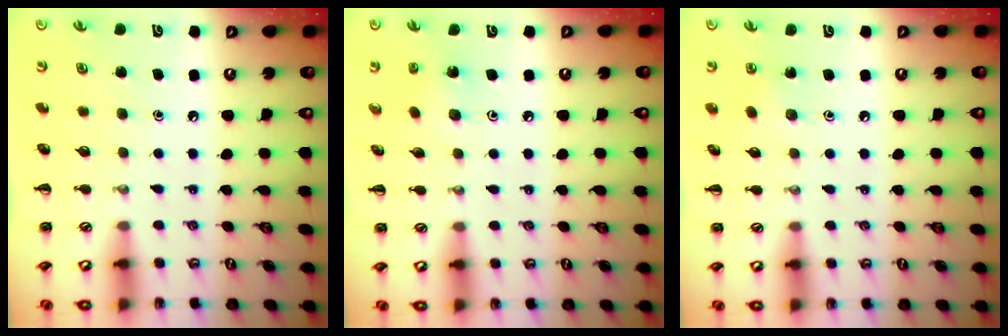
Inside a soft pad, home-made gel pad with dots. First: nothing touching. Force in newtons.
{"total": 2.1, "press": 2.0, "slide": 0.7}
{"total": 4.4, "press": 4.2, "slide": 1.1}